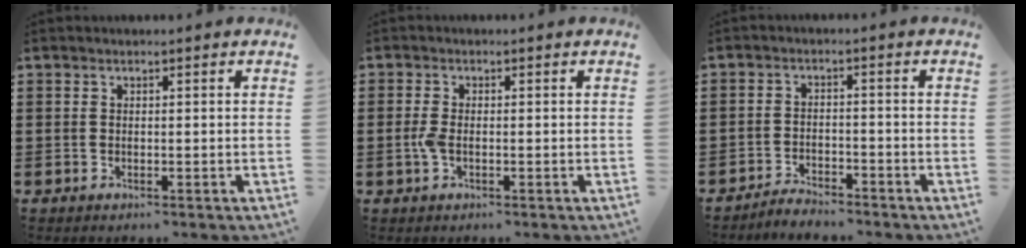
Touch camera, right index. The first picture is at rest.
{"total": 2.4, "force": [-0.6, 1.0, 2.1], "torque": [-0.062, -0.009, -0.017]}
{"total": 3.0, "force": [-2.9, 0.4, 0.0], "torque": [-0.008, 0.003, -0.062]}